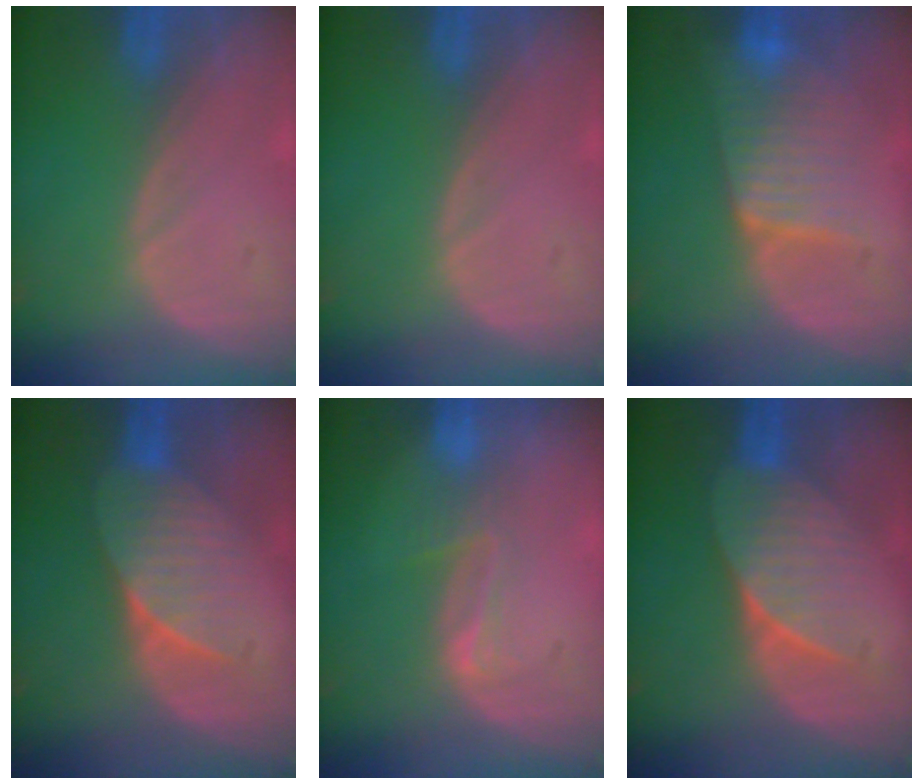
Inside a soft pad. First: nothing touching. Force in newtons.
{"total": 0.0}
{"total": 6.4, "press": 6.3, "slide": 1.0}
{"total": 6.8, "press": 6.5, "slide": 2.2}
{"total": 2.7, "press": 2.3, "slide": 1.5}
{"total": 7.1, "press": 6.6, "slide": 2.7}